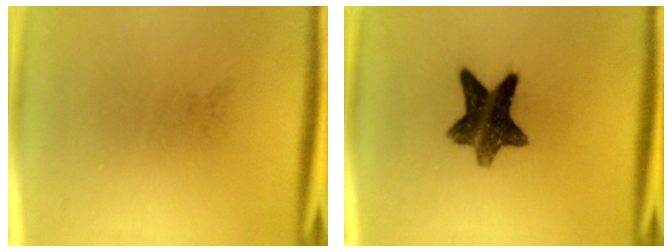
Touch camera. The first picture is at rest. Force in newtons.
{"total": 10.7}